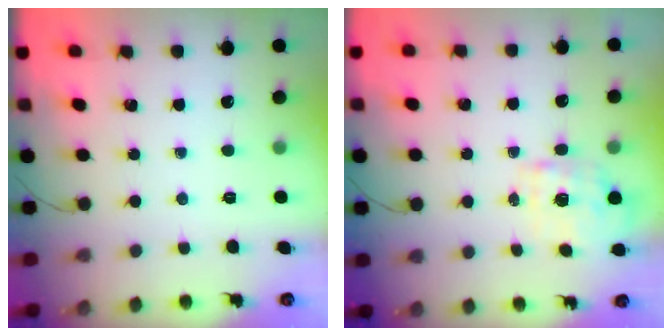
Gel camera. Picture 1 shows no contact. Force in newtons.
{"total": 1.9, "press": 1.9, "slide": 0.5}